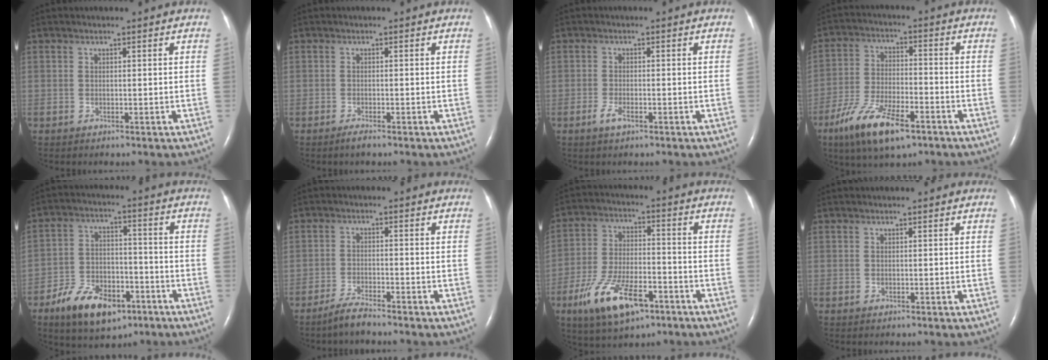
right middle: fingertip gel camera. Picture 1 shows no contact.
{"total": 1.3, "force": [-1.1, 0.0, 0.8], "torque": [-0.026, -0.005, -0.020]}
{"total": 2.0, "force": [-1.2, 0.6, 1.5], "torque": [-0.037, -0.001, -0.023]}
{"total": 12.3, "force": [-7.5, 3.8, 9.0], "torque": [-0.179, -0.015, -0.131]}
{"total": 12.0, "force": [-7.2, 6.2, 7.5], "torque": [-0.135, 0.004, -0.117]}
{"total": 3.3, "force": [-3.0, 0.0, 1.4], "torque": [-0.039, -0.010, -0.060]}
{"total": 12.9, "force": [-7.1, 4.9, 9.6], "torque": [-0.192, -0.003, -0.120]}
{"total": 0.0}